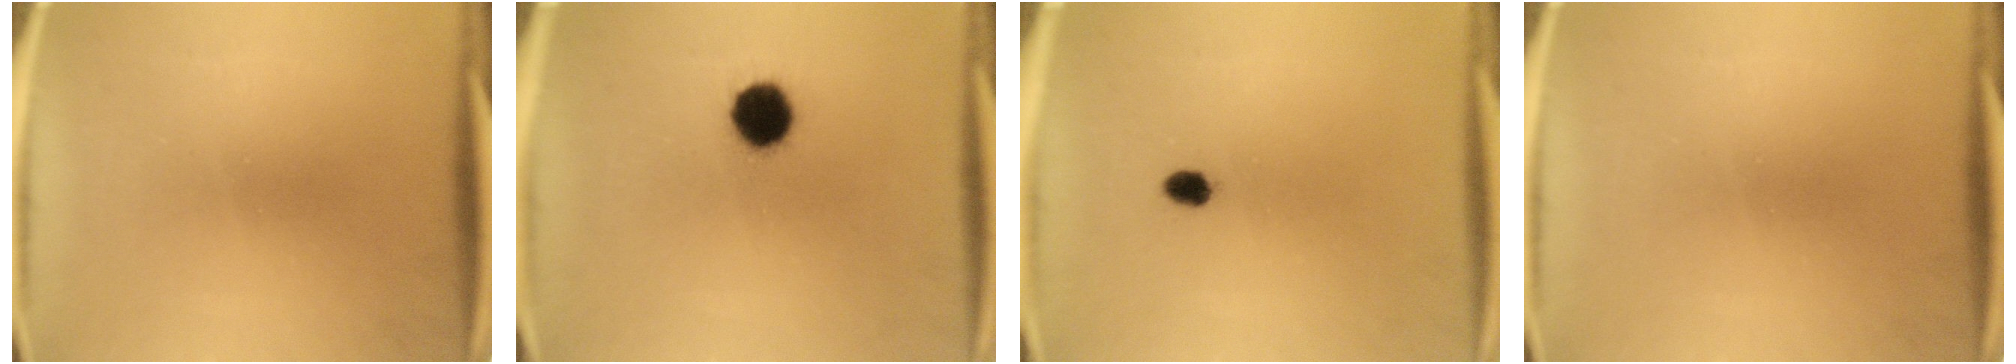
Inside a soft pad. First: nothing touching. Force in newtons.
{"total": 8.7}
{"total": 2.1}
{"total": 0.0}